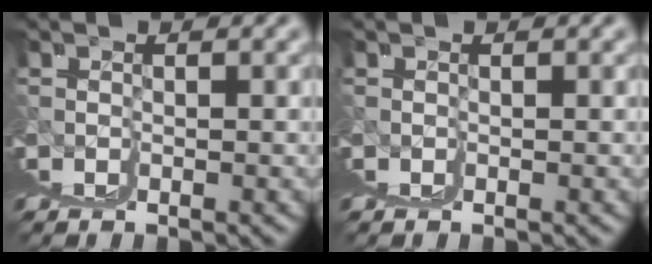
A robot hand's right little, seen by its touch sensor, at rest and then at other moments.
{"total": 0.0}